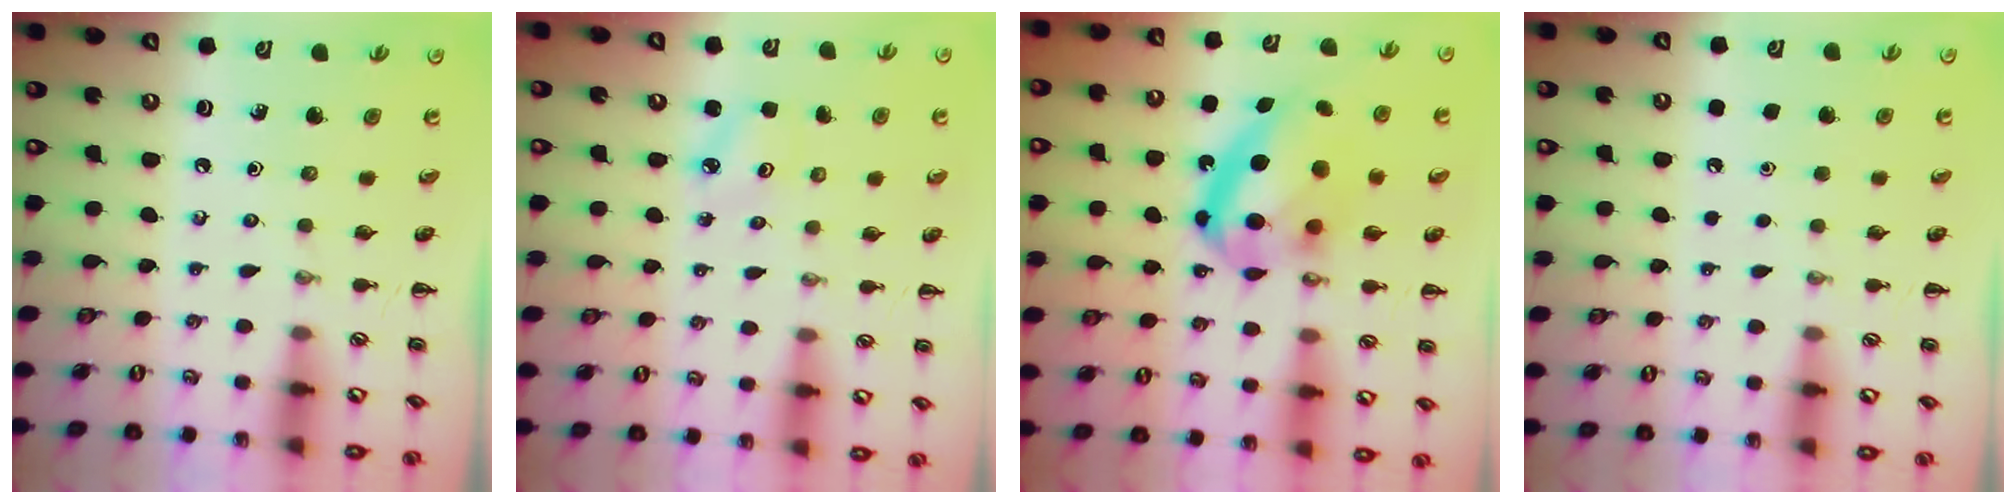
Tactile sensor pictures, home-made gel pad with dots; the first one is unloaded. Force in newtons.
{"total": 2.5, "press": 2.4, "slide": 0.5}
{"total": 18.2, "press": 17.7, "slide": 4.5}
{"total": 1.6, "press": 1.6, "slide": 0.1}